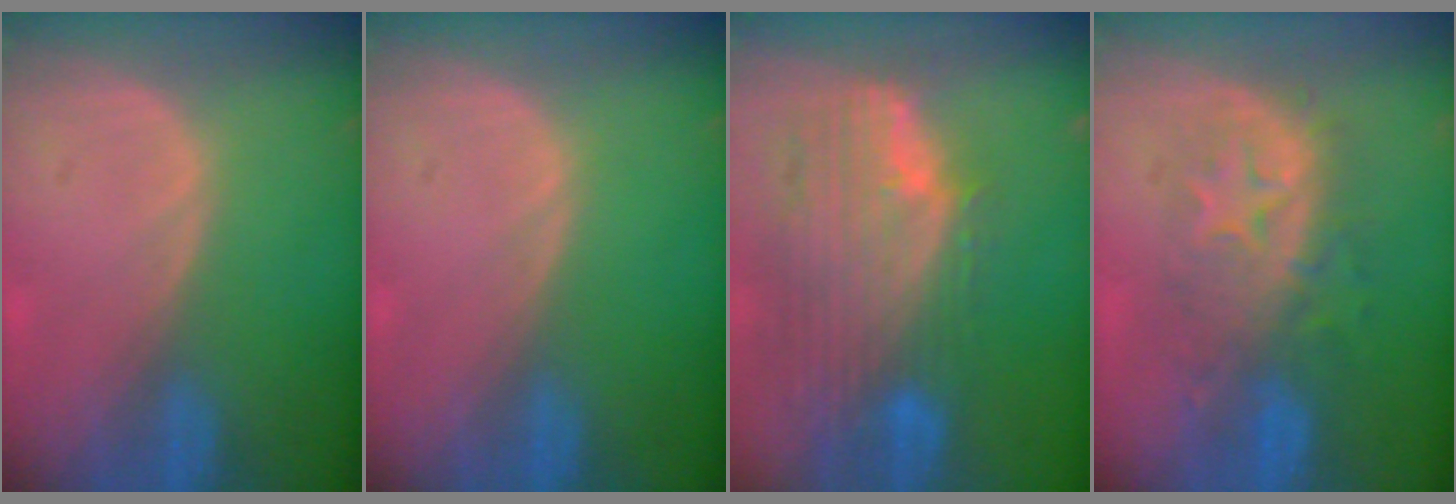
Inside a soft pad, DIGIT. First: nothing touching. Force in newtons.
{"total": 0.0}
{"total": 11.7, "press": 10.0, "slide": 6.2}
{"total": 8.3, "press": 8.1, "slide": 1.5}